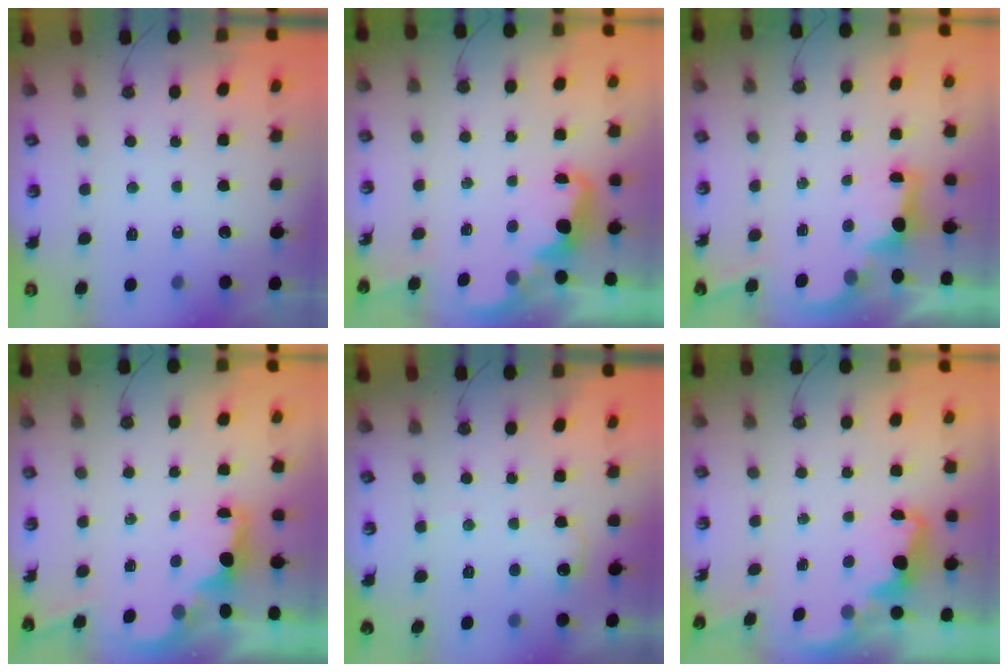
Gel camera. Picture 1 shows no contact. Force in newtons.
{"total": 2.7, "press": 2.7, "slide": 0.7}
{"total": 2.5, "press": 2.4, "slide": 0.7}
{"total": 2.1, "press": 1.9, "slide": 0.8}
{"total": 6.9, "press": 6.8, "slide": 1.2}
{"total": 2.4, "press": 2.4, "slide": 0.5}